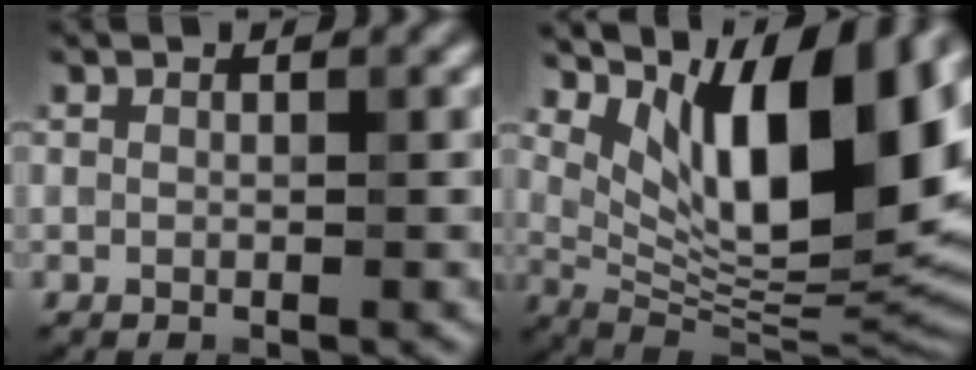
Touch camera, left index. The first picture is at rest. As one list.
[{"total": 14.6, "force": [5.7, 5.9, 12.1], "torque": [-0.164, -0.005, 0.105]}]